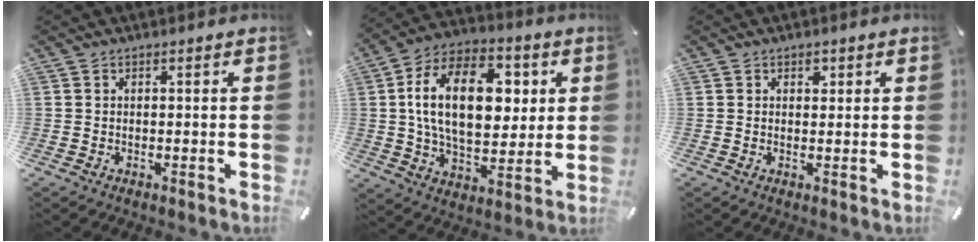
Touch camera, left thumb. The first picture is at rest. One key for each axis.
{"total": 20.9, "fx": 4.0, "fy": 12.6, "fz": 16.2, "tx": -0.287, "ty": 0.011, "tz": 0.062}
{"total": 1.4, "fx": 0.7, "fy": 1.1, "fz": 0.7, "tx": 0.001, "ty": -0.003, "tz": 0.008}